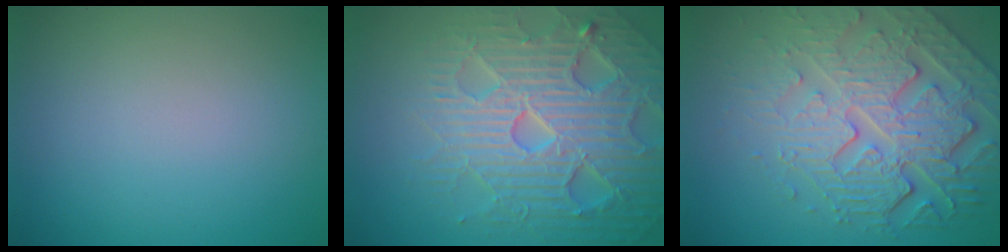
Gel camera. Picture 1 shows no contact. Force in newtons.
{"total": 7.4, "press": 7.3, "slide": 1.6}
{"total": 7.1, "press": 5.6, "slide": 4.4}